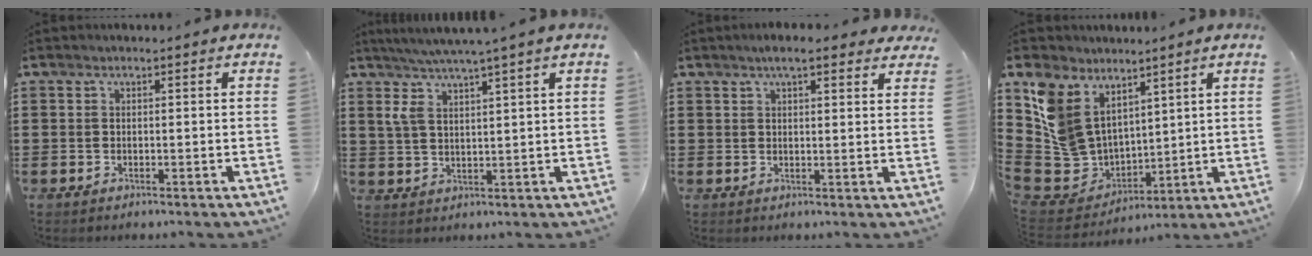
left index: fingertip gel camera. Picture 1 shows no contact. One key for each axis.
{"total": 4.9, "fx": 3.1, "fy": 0.1, "fz": 3.8, "tx": -0.083, "ty": -0.009, "tz": 0.053}
{"total": 3.8, "fx": 2.7, "fy": 0.9, "fz": 2.5, "tx": -0.048, "ty": 0.001, "tz": 0.047}
{"total": 10.8, "fx": 4.8, "fy": 8.3, "fz": 5.0, "tx": -0.162, "ty": -0.025, "tz": 0.097}